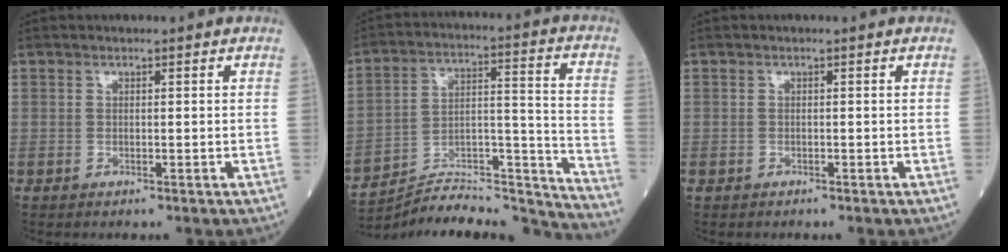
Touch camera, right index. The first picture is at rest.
{"total": 21.0, "force": [-20.6, -0.2, 4.2], "torque": [-0.056, 0.036, -0.315]}
{"total": 0.5, "force": [-0.1, 0.5, 0.1], "torque": [-0.007, 0.002, -0.003]}